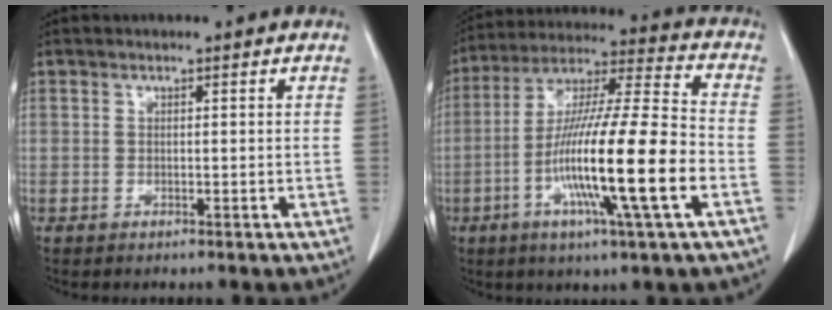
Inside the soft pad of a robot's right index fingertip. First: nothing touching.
{"total": 19.3, "force": [-5.5, 0.1, 18.5], "torque": [-0.346, -0.015, -0.103]}